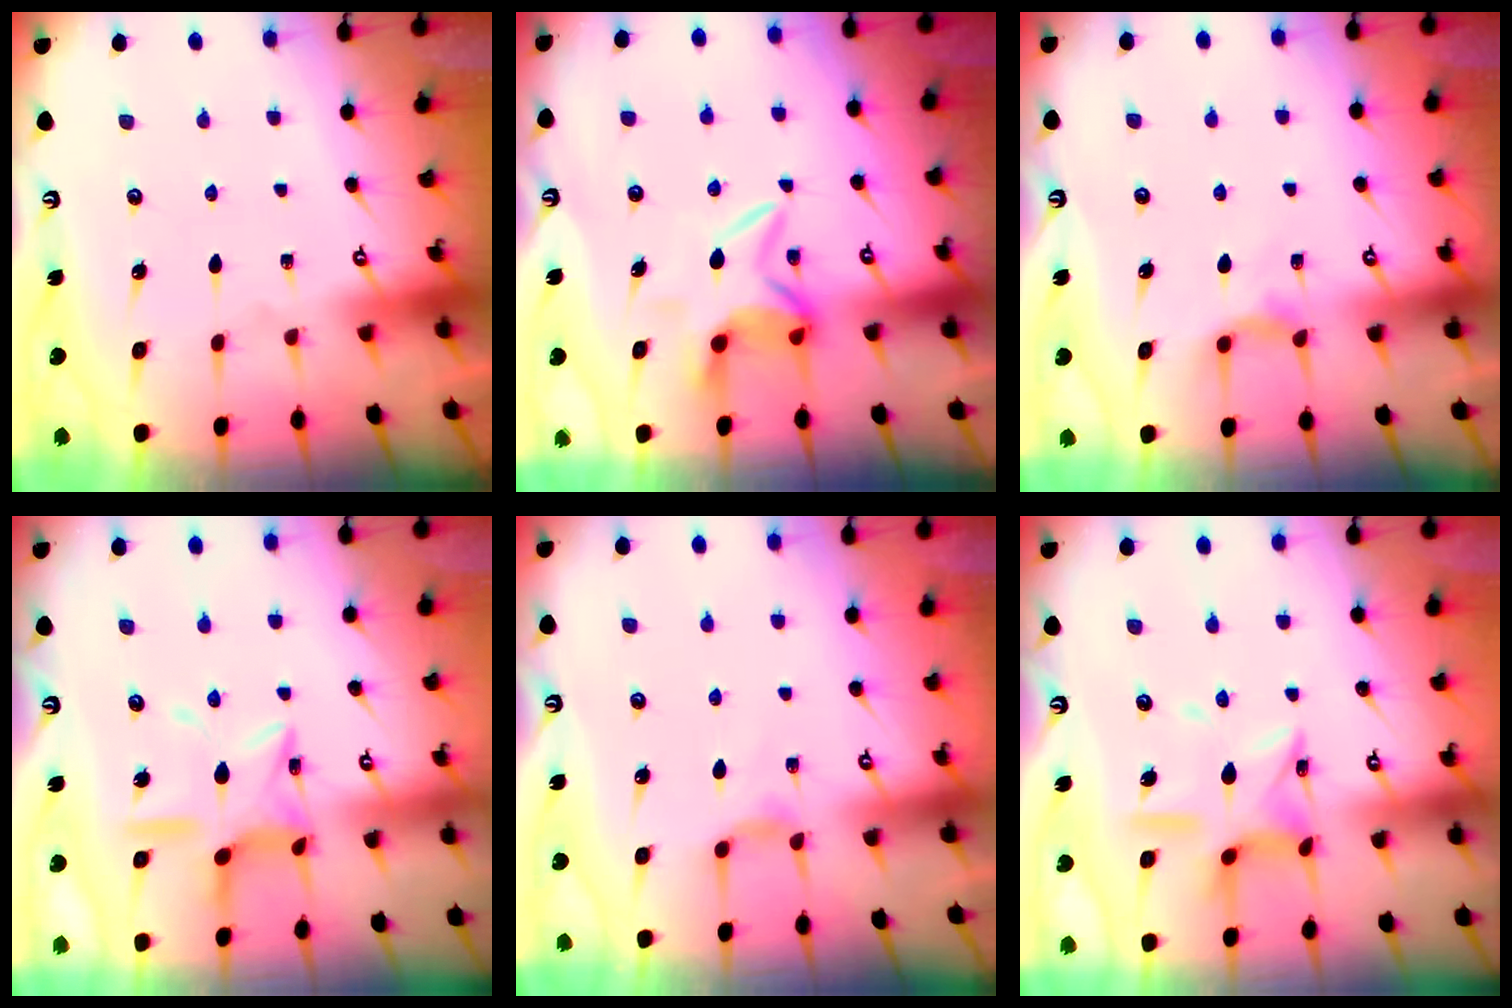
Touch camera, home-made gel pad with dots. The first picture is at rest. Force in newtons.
{"total": 6.5, "press": 6.4, "slide": 0.8}
{"total": 4.8, "press": 4.7, "slide": 0.6}
{"total": 12.6, "press": 12.6, "slide": 0.8}
{"total": 2.7, "press": 2.6, "slide": 0.5}
{"total": 12.5, "press": 12.5, "slide": 1.1}